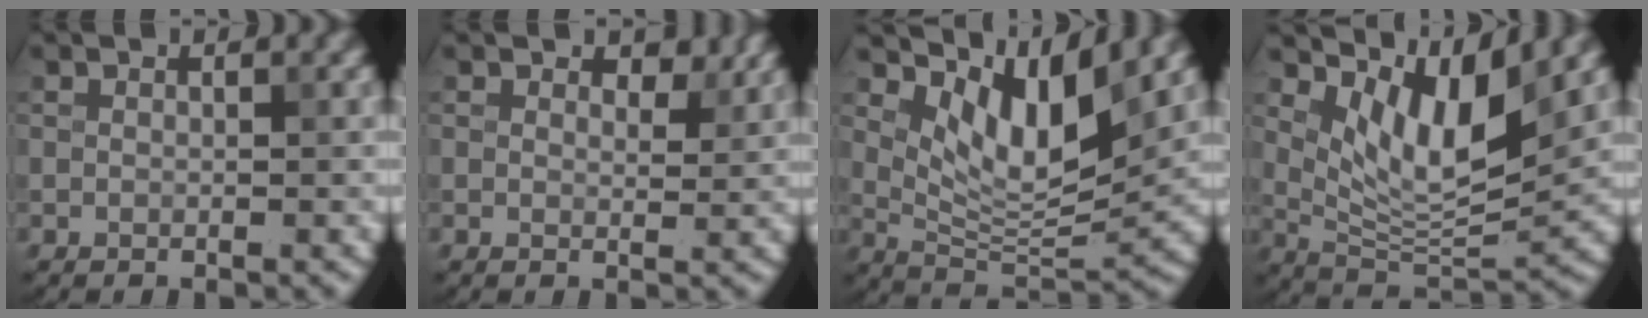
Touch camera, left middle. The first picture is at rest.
{"total": 1.9, "force": [1.4, 0.9, 0.9], "torque": [-0.013, -0.004, 0.018]}
{"total": 7.1, "force": [3.6, 2.8, 5.5], "torque": [-0.095, -0.015, 0.067]}
{"total": 7.0, "force": [3.6, 2.6, 5.4], "torque": [-0.097, -0.017, 0.068]}